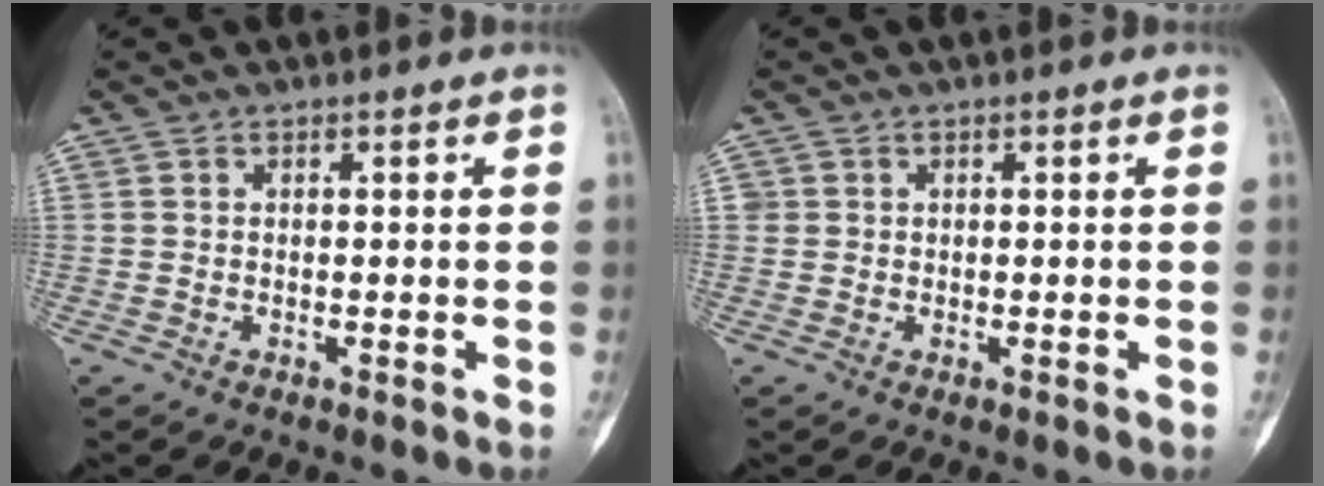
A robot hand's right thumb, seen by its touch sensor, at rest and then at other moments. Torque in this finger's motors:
{"motor_torque": [-0.16, 0.00, -0.04, 0.27, 0.00]}